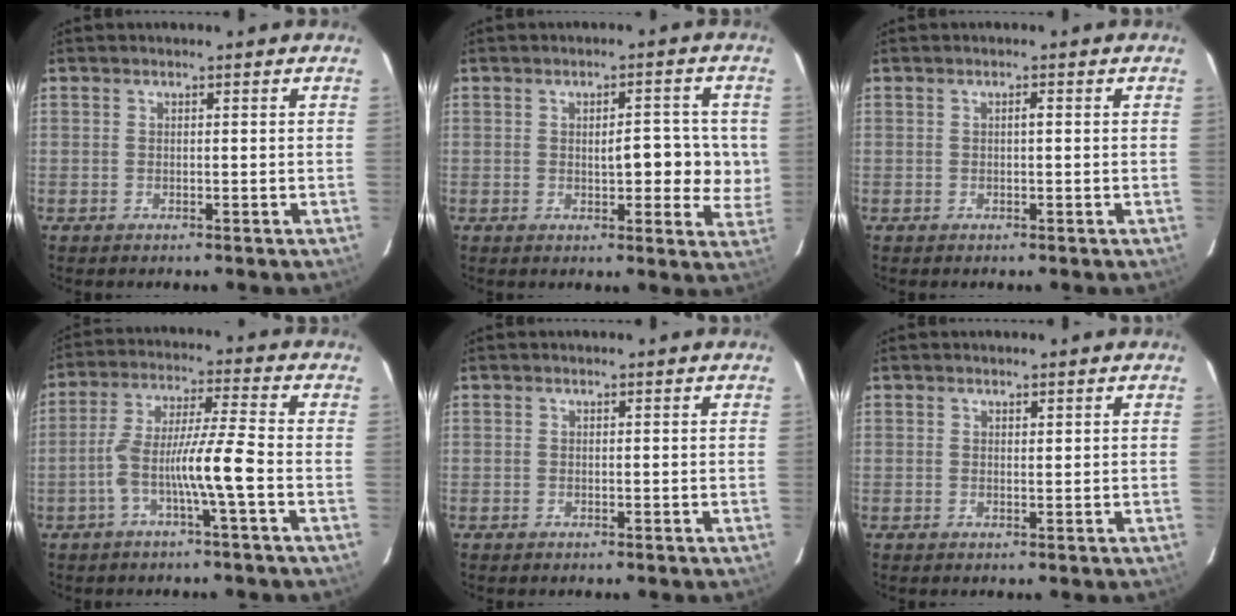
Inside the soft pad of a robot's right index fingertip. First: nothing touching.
{"total": 7.4, "force": [0.5, 2.8, 6.8], "torque": [-0.072, 0.003, 0.005]}
{"total": 0.7, "force": [0.0, 0.1, 0.7], "torque": [-0.013, 0.001, 0.000]}
{"total": 9.0, "force": [-3.1, -0.6, 8.5], "torque": [-0.163, 0.014, -0.058]}
{"total": 0.0}
{"total": 0.5, "force": [0.4, 0.1, 0.3], "torque": [-0.006, -0.003, 0.006]}